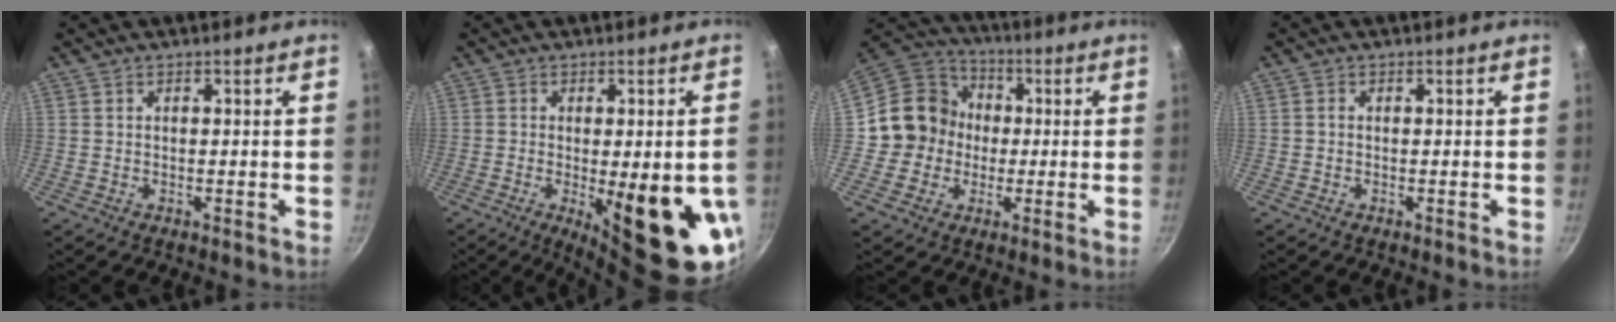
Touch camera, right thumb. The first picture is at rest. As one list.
[{"total": 17.1, "force": [-4.1, 5.2, 15.8], "torque": [-0.182, -0.012, -0.040]}, {"total": 11.9, "force": [-0.6, 11.3, 3.6], "torque": [-0.021, 0.031, -0.031]}, {"total": 0.5, "force": [-0.1, 0.5, 0.3], "torque": [-0.003, 0.003, -0.003]}]